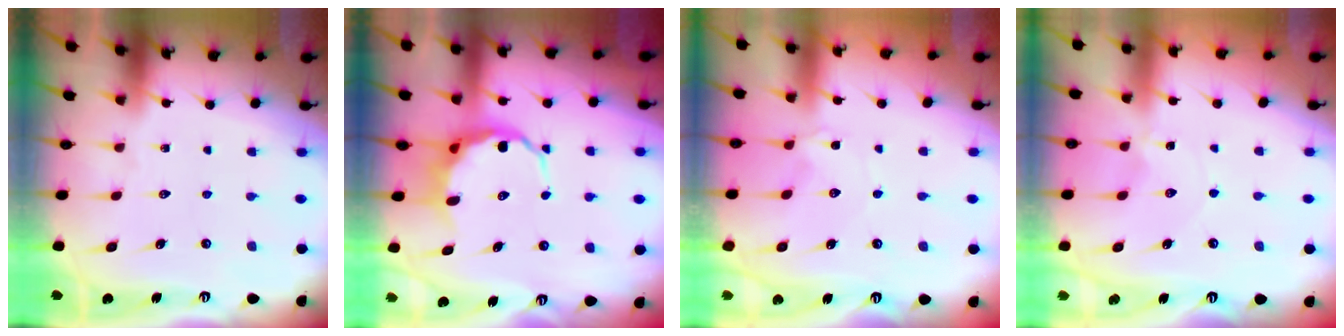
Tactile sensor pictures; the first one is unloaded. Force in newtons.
{"total": 7.8, "press": 7.6, "slide": 1.8}
{"total": 1.5, "press": 1.4, "slide": 0.2}
{"total": 0.0}